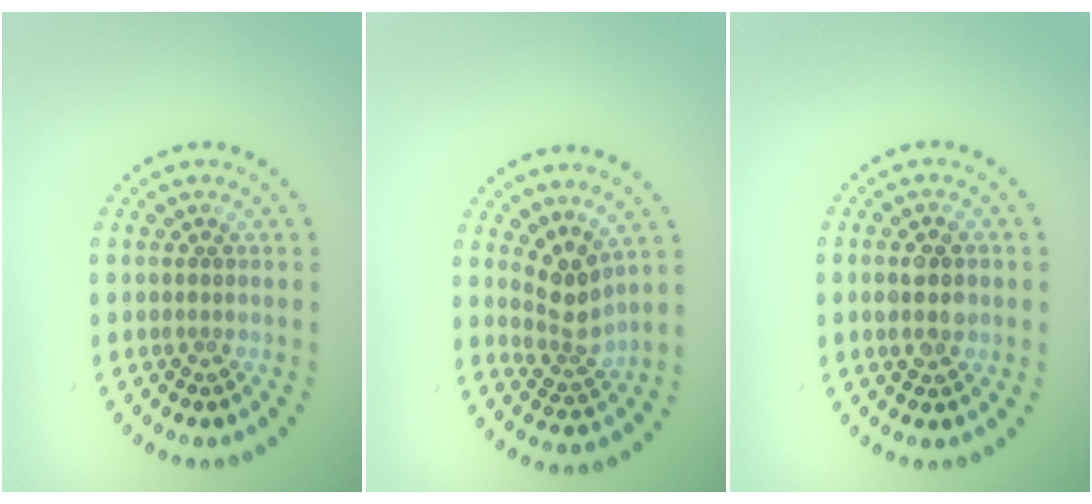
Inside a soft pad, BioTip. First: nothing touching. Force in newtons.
{"total": 2.8, "press": 2.1, "slide": 1.8}
{"total": 2.8, "press": 2.8, "slide": 0.2}